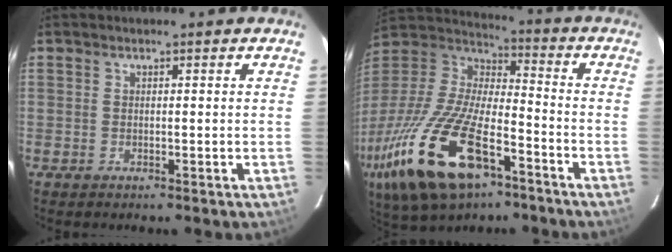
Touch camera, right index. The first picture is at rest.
{"total": 30.8, "force": [-16.2, 13.1, 22.7], "torque": [-0.486, -0.057, -0.285]}